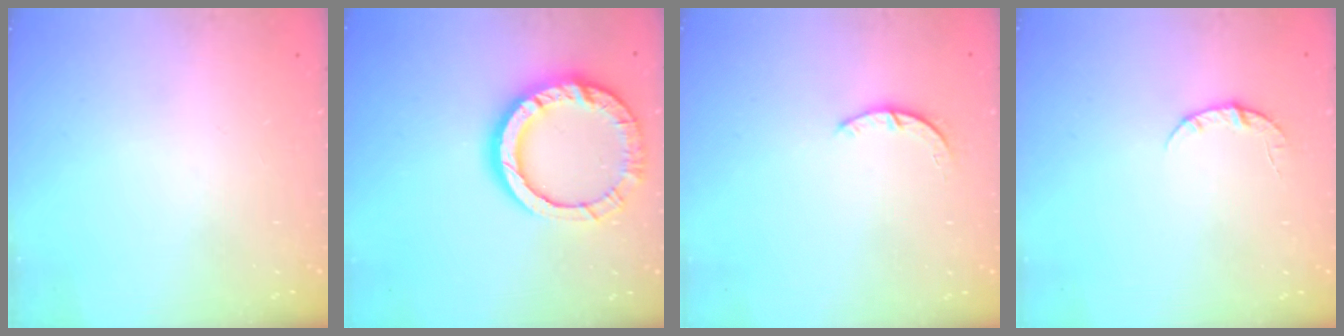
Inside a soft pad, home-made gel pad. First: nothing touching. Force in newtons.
{"total": 16.2, "press": 16.2, "slide": 1.4}
{"total": 2.4, "press": 2.4, "slide": 0.3}
{"total": 3.5, "press": 3.5, "slide": 0.4}